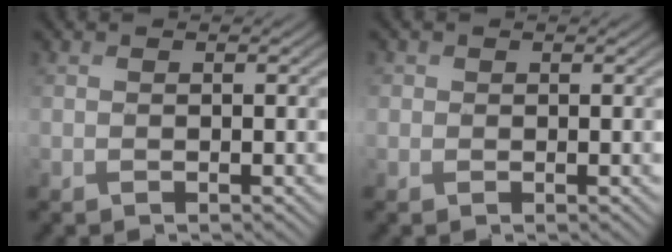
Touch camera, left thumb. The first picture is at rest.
{"total": 0.8, "force": [0.1, 0.8, -0.1], "torque": [0.005, -0.001, -0.001]}